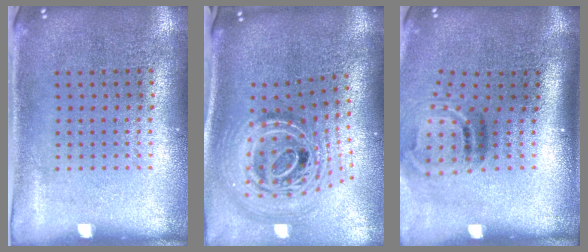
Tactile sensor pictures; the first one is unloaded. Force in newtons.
{"total": 3.1, "press": 2.1, "slide": 2.3}
{"total": 2.1, "press": 1.3, "slide": 1.7}